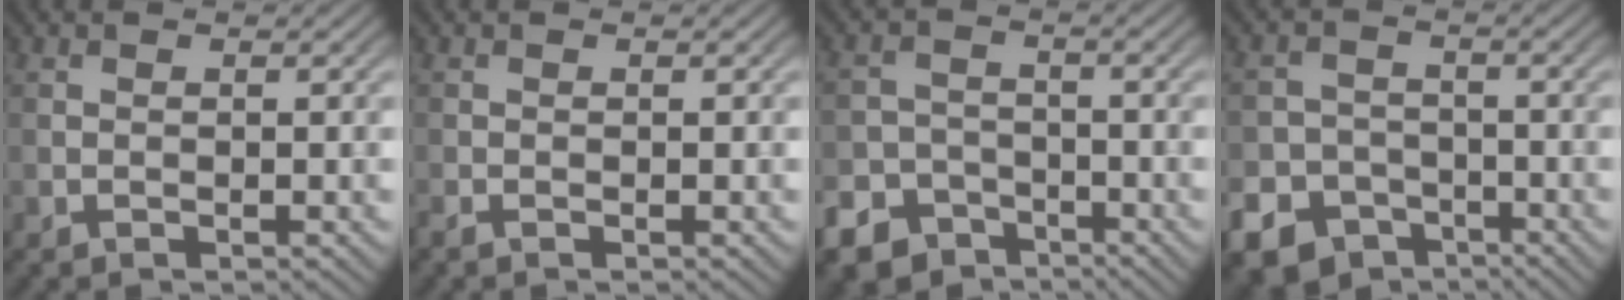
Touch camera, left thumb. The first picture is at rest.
{"total": 0.7, "force": [-0.6, 0.0, 0.3], "torque": [-0.008, -0.002, -0.014]}
{"total": 8.0, "force": [-5.8, 5.2, 1.9], "torque": [-0.035, -0.019, -0.104]}
{"total": 10.8, "force": [-7.1, 7.8, 2.4], "torque": [-0.057, -0.040, -0.130]}